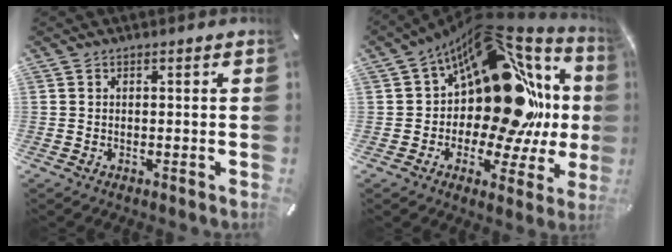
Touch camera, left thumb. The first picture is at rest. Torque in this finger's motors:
{"motor_torque": [1.71, 2.47, 1.81, -0.95, 0.34]}